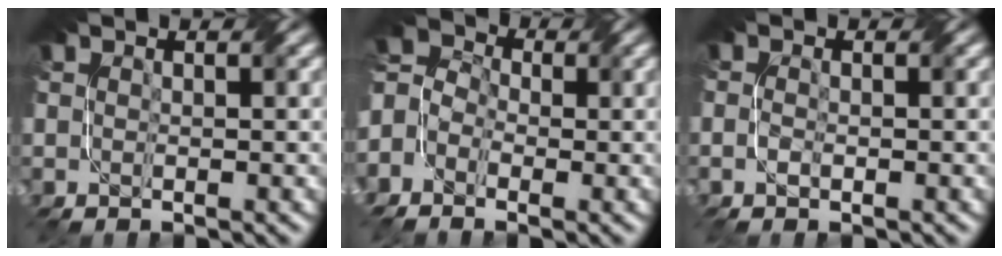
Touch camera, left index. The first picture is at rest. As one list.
[{"total": 5.1, "force": [-2.4, 3.6, 2.7], "torque": [-0.058, 0.004, -0.050]}, {"total": 1.1, "force": [-0.5, 0.6, 0.8], "torque": [-0.023, 0.001, -0.008]}]